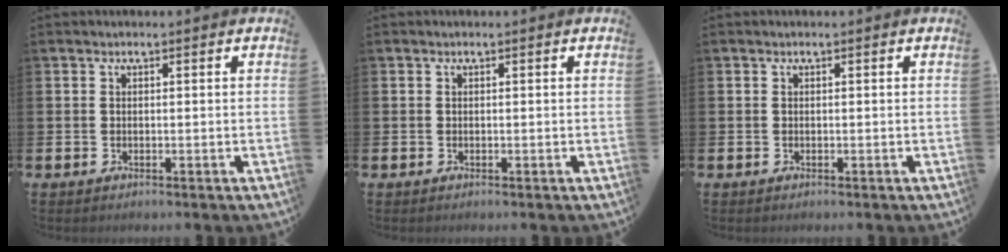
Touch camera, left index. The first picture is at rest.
{"total": 0.0}
{"total": 0.0}